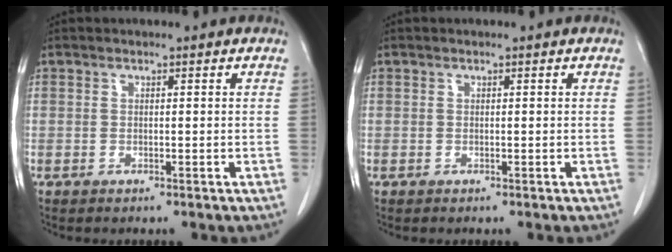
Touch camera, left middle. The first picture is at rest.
{"total": 0.0}